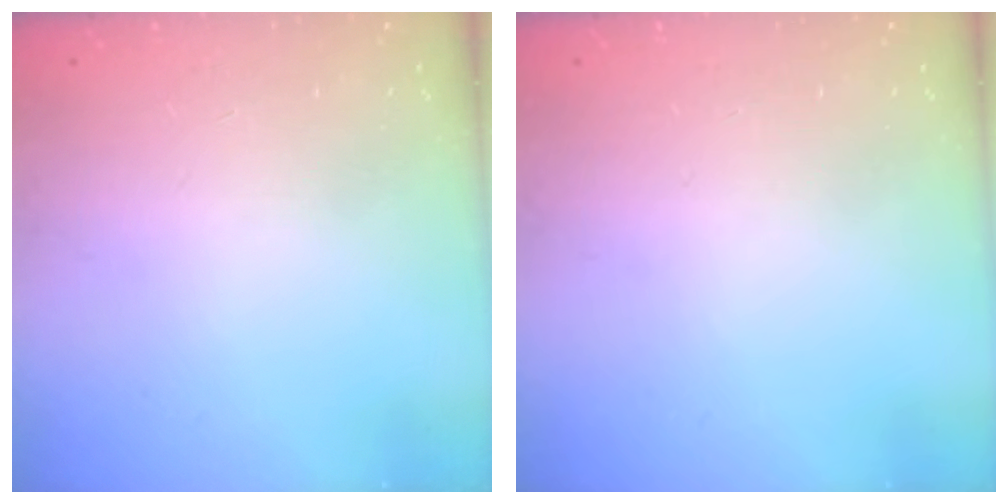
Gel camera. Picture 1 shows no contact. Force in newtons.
{"total": 0.0}